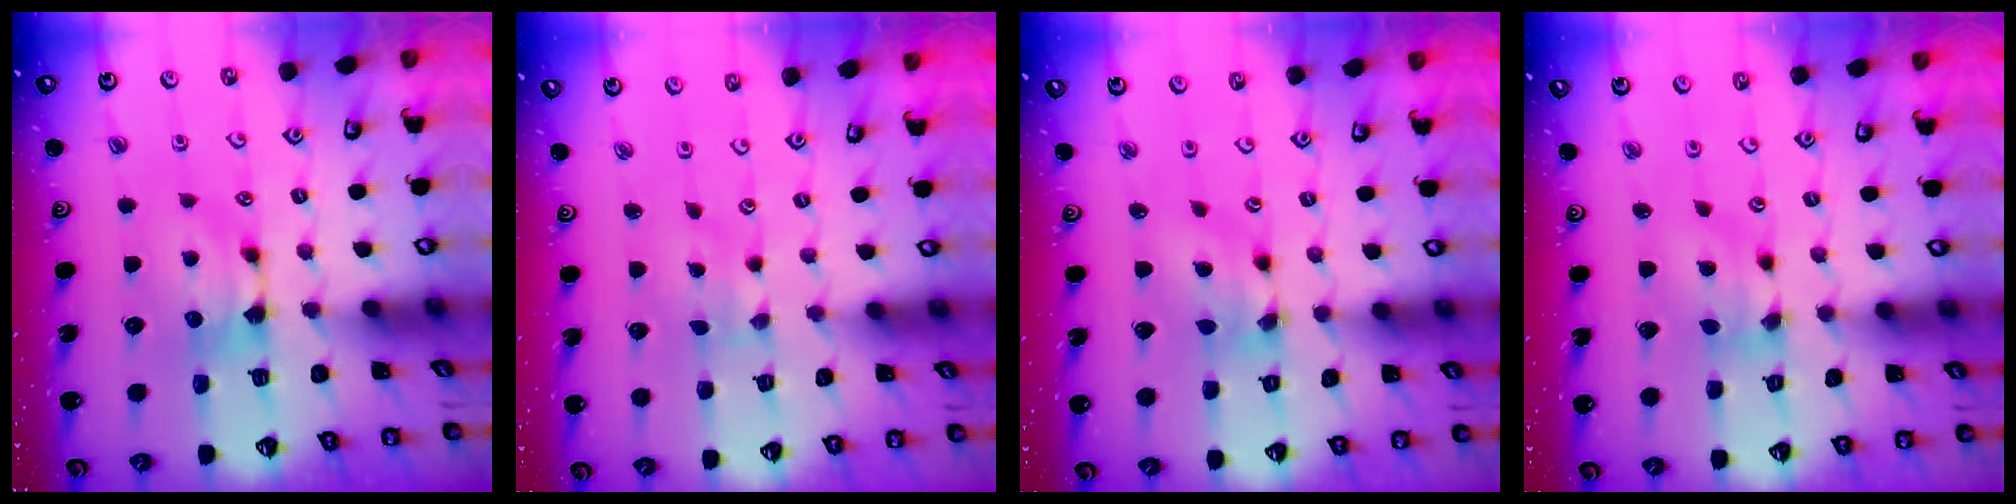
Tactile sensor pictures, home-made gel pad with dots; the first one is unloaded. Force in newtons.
{"total": 4.1, "press": 4.0, "slide": 0.9}
{"total": 3.4, "press": 2.9, "slide": 1.8}
{"total": 3.7, "press": 3.3, "slide": 1.6}